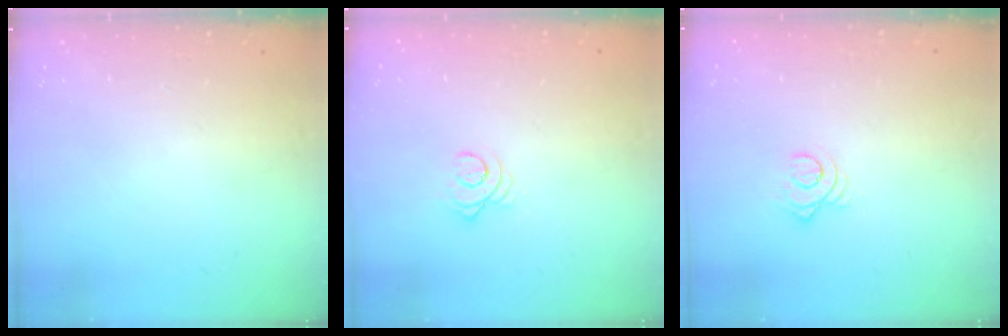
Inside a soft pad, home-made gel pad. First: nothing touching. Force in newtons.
{"total": 3.0, "press": 3.0, "slide": 0.4}
{"total": 2.9, "press": 2.9, "slide": 0.1}